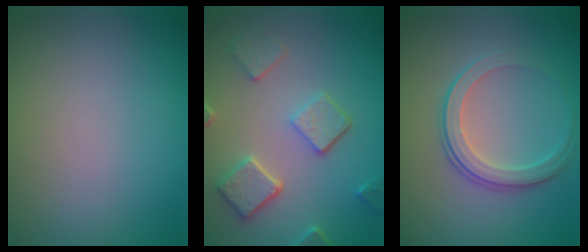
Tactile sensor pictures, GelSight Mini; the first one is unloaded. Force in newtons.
{"total": 5.0, "press": 3.9, "slide": 3.2}
{"total": 3.3, "press": 2.8, "slide": 1.8}